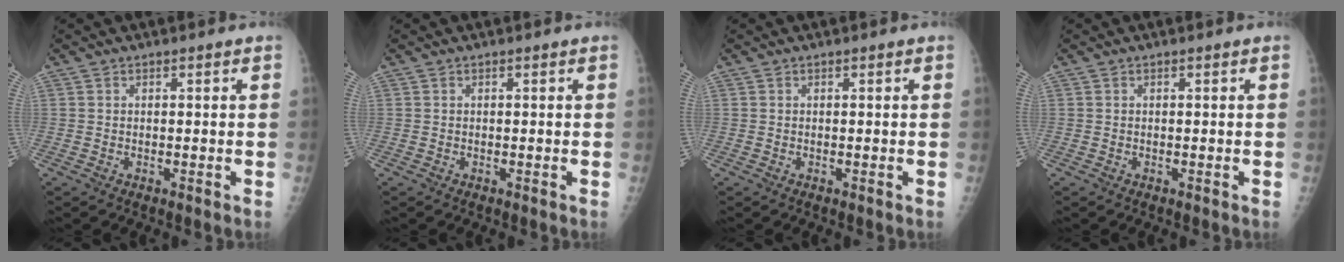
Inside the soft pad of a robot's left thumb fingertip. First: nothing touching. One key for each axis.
{"total": 0.0}
{"total": 0.0}
{"total": 0.0}